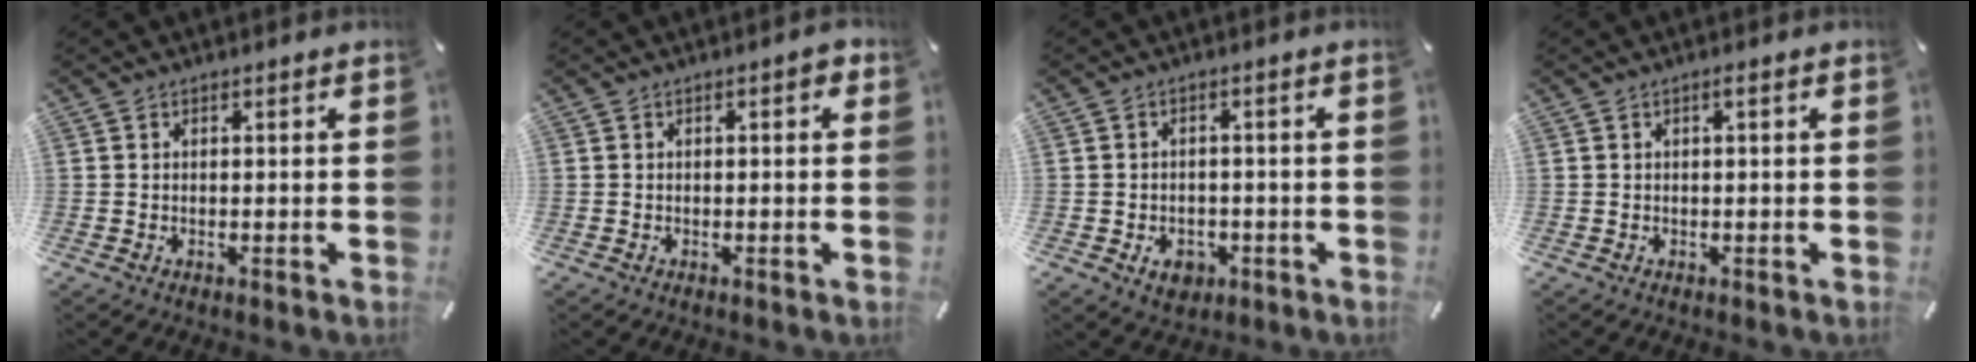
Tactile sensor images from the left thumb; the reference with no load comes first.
{"total": 1.6, "force": [0.1, 0.7, 1.5], "torque": [-0.028, 0.007, 0.001]}
{"total": 4.9, "force": [-1.9, 3.9, 2.4], "torque": [-0.035, 0.005, -0.032]}
{"total": 1.0, "force": [0.2, 0.1, 1.0], "torque": [-0.019, 0.001, 0.003]}